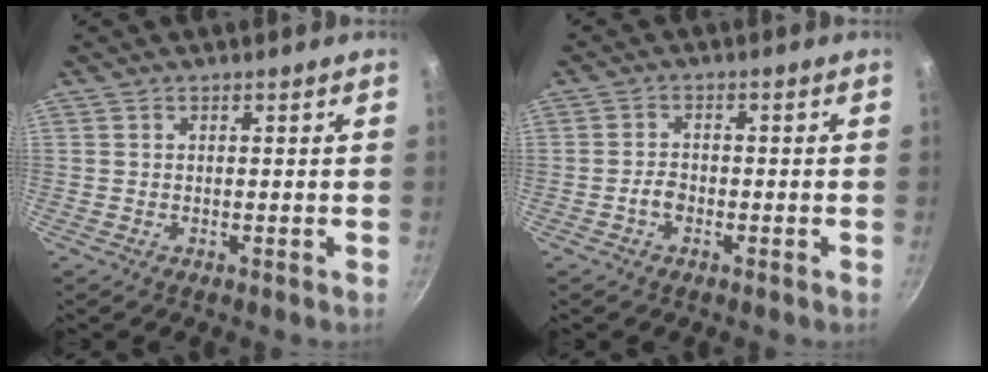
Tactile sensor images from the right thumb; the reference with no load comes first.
{"total": 2.3, "force": [-1.1, 1.6, 1.4], "torque": [-0.020, 0.017, -0.022]}